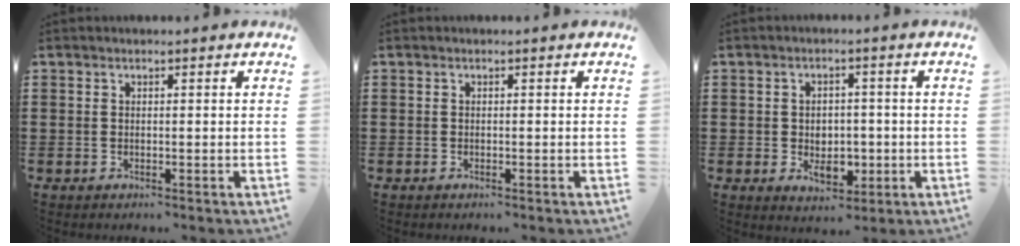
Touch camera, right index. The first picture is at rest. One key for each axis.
{"total": 0.0}
{"total": 4.2, "fx": -0.7, "fy": 3.4, "fz": 2.5, "tx": -0.029, "ty": -0.002, "tz": -0.018}